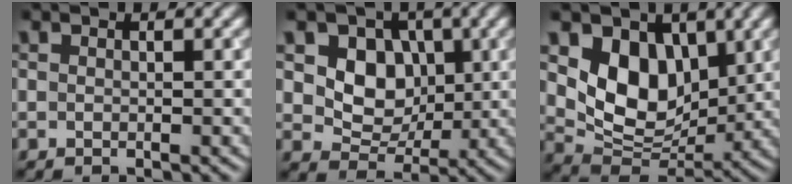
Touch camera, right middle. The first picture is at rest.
{"total": 5.5, "force": [1.1, 4.3, 3.2], "torque": [-0.054, -0.007, 0.012]}
{"total": 7.5, "force": [2.3, 5.4, 4.7], "torque": [-0.083, -0.019, 0.040]}